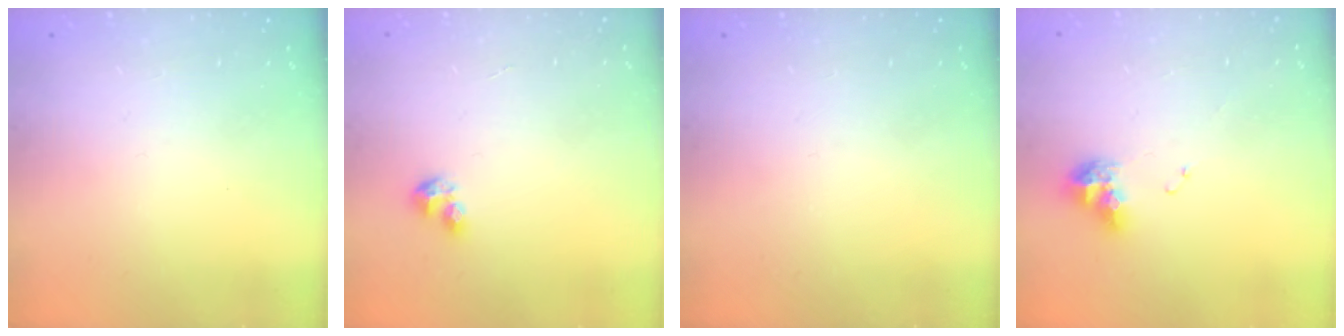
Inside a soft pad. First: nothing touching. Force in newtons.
{"total": 3.2, "press": 3.2, "slide": 0.4}
{"total": 0.0}
{"total": 9.5, "press": 9.5, "slide": 1.0}